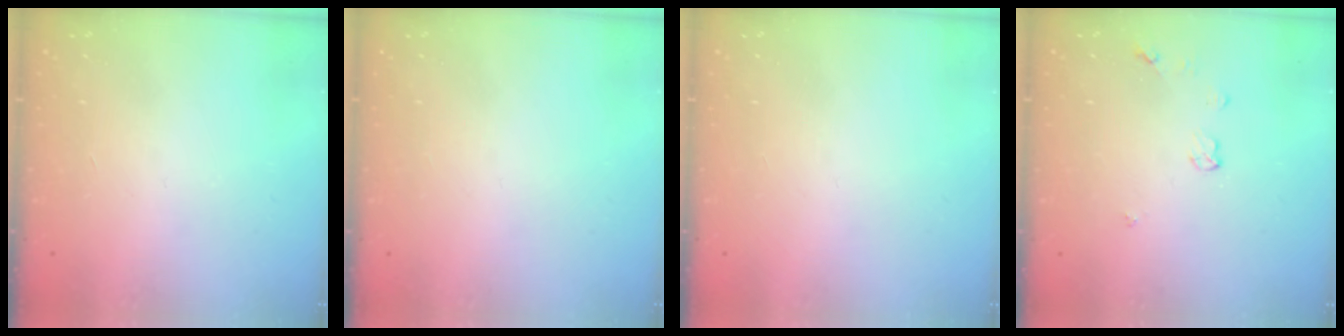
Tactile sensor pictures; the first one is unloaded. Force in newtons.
{"total": 0.0}
{"total": 0.0}
{"total": 3.7, "press": 3.7, "slide": 0.5}